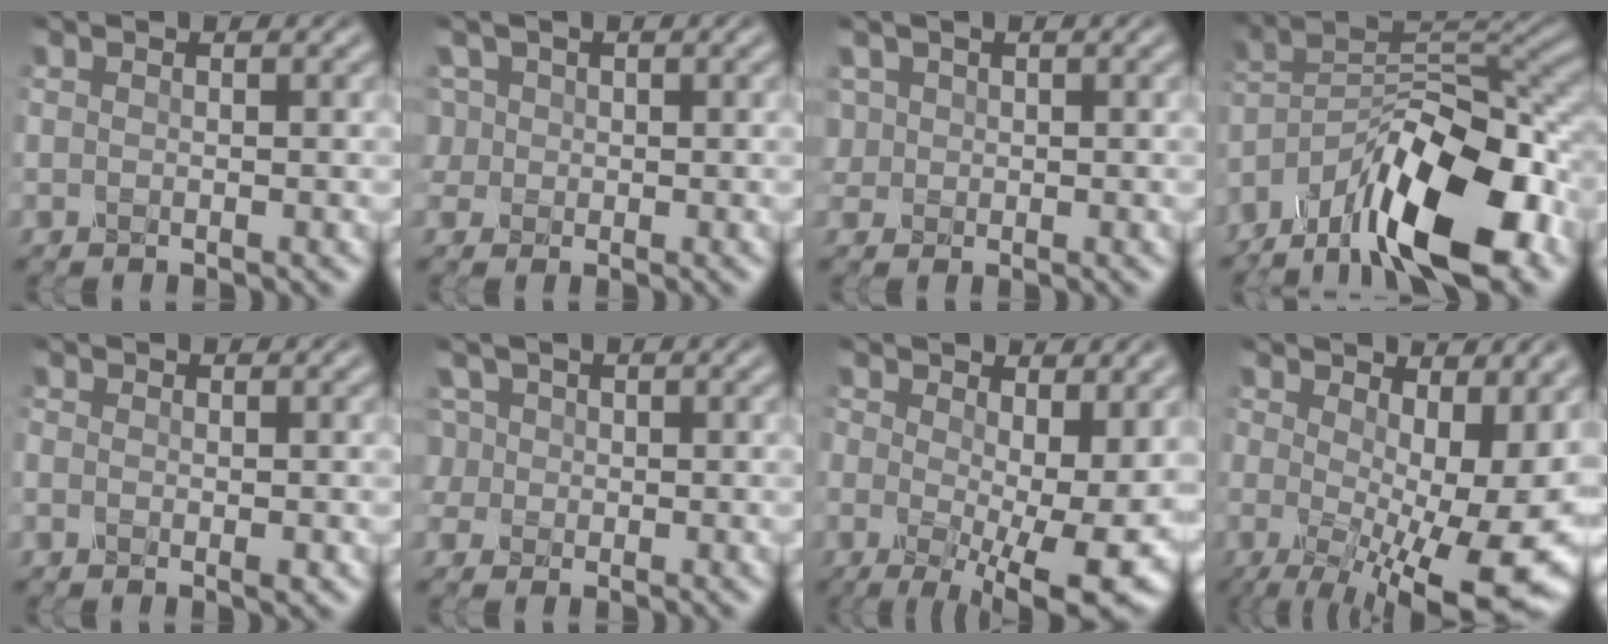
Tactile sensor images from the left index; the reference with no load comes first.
{"total": 3.4, "force": [0.8, 3.0, 1.4], "torque": [-0.029, 0.022, 0.010]}
{"total": 1.9, "force": [0.4, 1.7, 0.5], "torque": [-0.010, 0.002, 0.007]}
{"total": 13.7, "force": [-8.3, 4.9, 9.8], "torque": [-0.158, 0.008, -0.159]}
{"total": 1.2, "force": [-0.5, 0.7, 1.0], "torque": [-0.020, -0.004, -0.009]}
{"total": 4.2, "force": [1.1, 3.6, 1.8], "torque": [-0.042, 0.024, 0.010]}
{"total": 11.3, "force": [-0.6, 5.1, 10.0], "torque": [-0.156, -0.024, 0.000]}
{"total": 15.1, "force": [-1.4, 6.9, 13.3], "torque": [-0.187, -0.031, -0.001]}